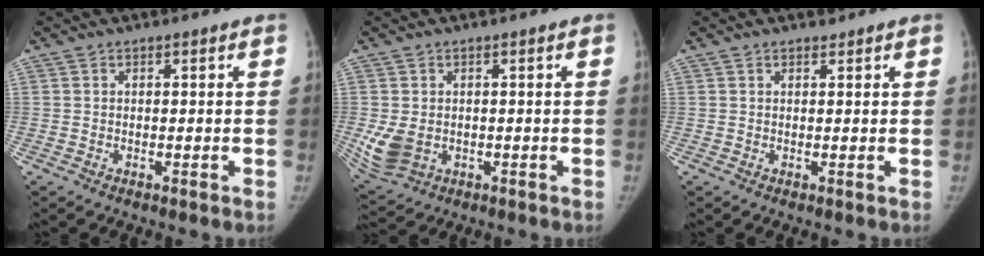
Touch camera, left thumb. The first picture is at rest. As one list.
[{"total": 6.3, "force": [-0.6, 4.7, 4.1], "torque": [-0.088, -0.012, 0.003]}, {"total": 0.9, "force": [0.8, 0.4, 0.2], "torque": [-0.004, -0.006, 0.012]}]